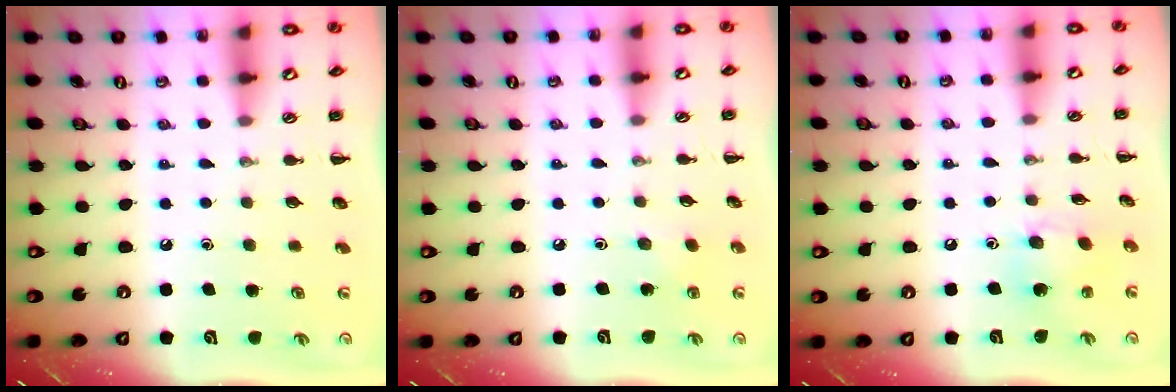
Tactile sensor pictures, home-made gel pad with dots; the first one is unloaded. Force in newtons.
{"total": 2.3, "press": 2.2, "slide": 0.8}
{"total": 7.5, "press": 7.5, "slide": 0.6}